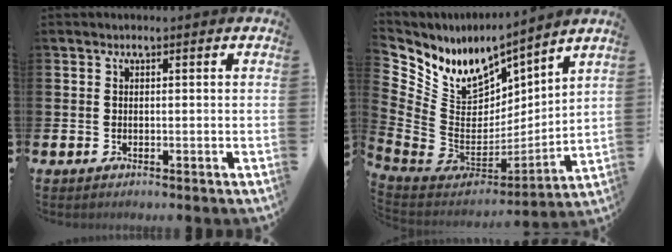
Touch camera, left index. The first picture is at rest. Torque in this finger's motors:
{"motor_torque": [0.02, -0.13, 0.06, 0.00]}